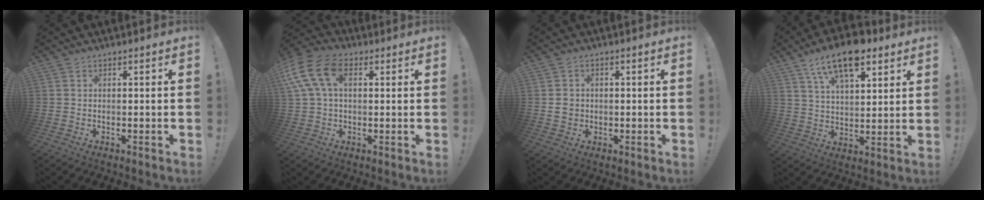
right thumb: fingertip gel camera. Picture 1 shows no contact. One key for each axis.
{"total": 14.5, "fx": 4.1, "fy": 9.2, "fz": 10.4, "tx": -0.214, "ty": 0.003, "tz": 0.079}
{"total": 3.3, "fx": -0.3, "fy": 2.9, "fz": 1.6, "tx": -0.014, "ty": 0.002, "tz": -0.005}
{"total": 14.5, "fx": 8.9, "fy": 6.6, "fz": 9.4, "tx": -0.163, "ty": -0.033, "tz": 0.158}